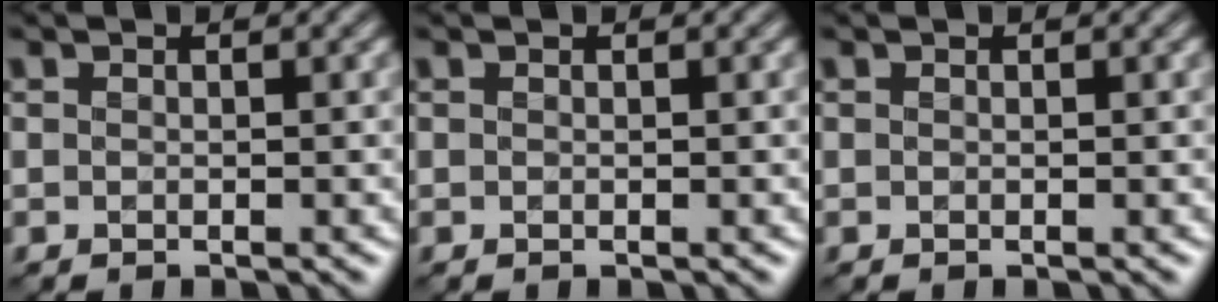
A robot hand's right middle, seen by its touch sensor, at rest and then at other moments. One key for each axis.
{"total": 0.0}
{"total": 0.0}